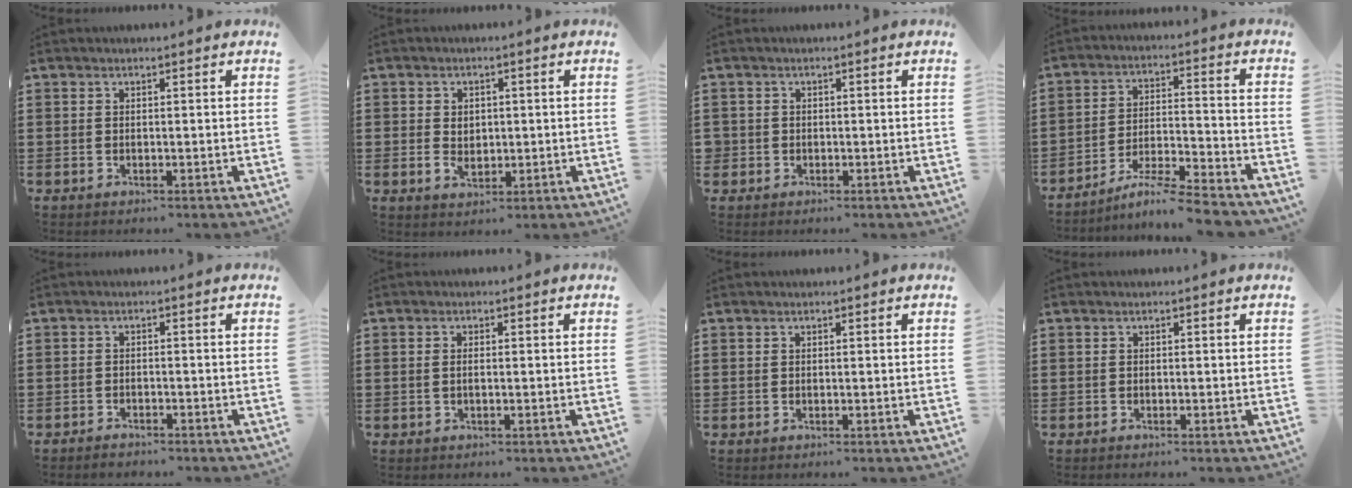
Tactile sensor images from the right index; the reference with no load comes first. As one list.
[{"total": 2.4, "force": [0.0, 2.1, 1.3], "torque": [-0.023, 0.006, -0.003]}, {"total": 1.0, "force": [-0.3, 0.9, 0.2], "torque": [-0.006, 0.003, -0.007]}, {"total": 6.8, "force": [-6.1, -0.2, 2.9], "torque": [-0.056, -0.006, -0.119]}, {"total": 1.4, "force": [-1.4, 0.2, 0.0], "torque": [-0.005, 0.002, -0.031]}, {"total": 1.0, "force": [-0.1, 0.3, 1.0], "torque": [-0.020, 0.000, -0.002]}, {"total": 0.0}, {"total": 0.0}]